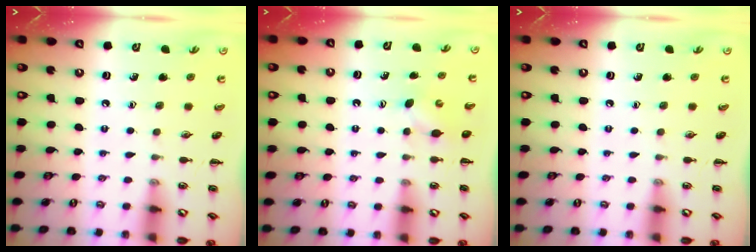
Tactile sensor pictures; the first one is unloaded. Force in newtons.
{"total": 3.3, "press": 3.2, "slide": 0.7}
{"total": 0.0}